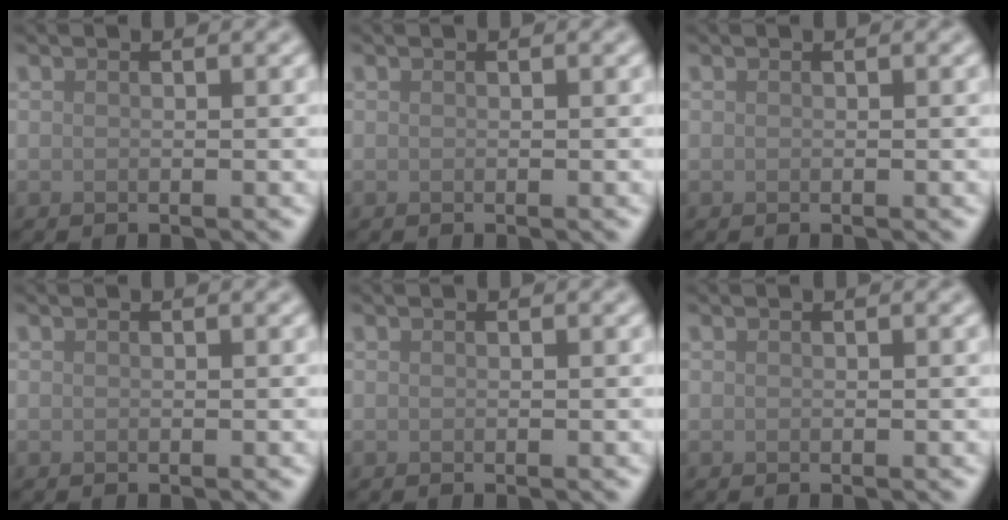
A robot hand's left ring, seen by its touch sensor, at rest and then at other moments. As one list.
[{"total": 0.0}, {"total": 0.0}, {"total": 0.0}, {"total": 0.0}, {"total": 0.0}]